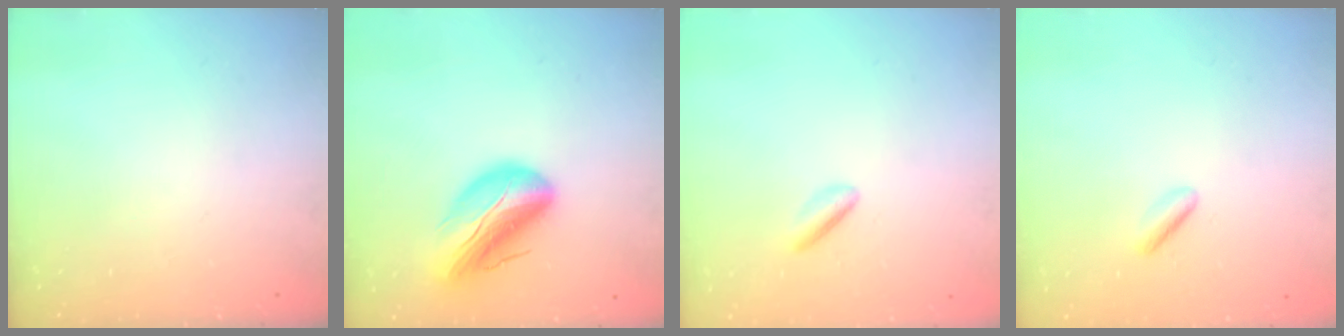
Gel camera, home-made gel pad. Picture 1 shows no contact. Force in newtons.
{"total": 18.1, "press": 17.5, "slide": 4.4}
{"total": 1.7, "press": 1.5, "slide": 0.9}
{"total": 1.4, "press": 1.1, "slide": 0.8}